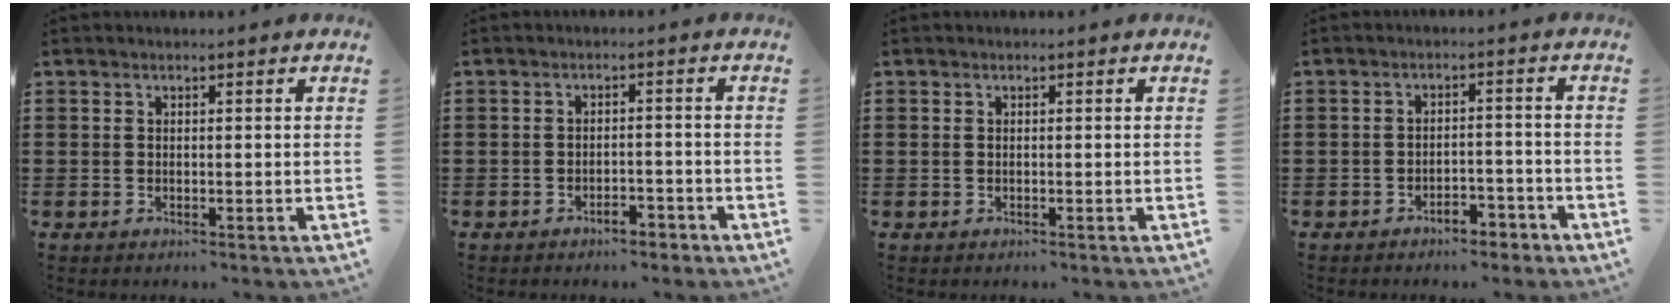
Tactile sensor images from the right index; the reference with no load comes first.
{"total": 2.5, "force": [-2.3, 0.5, 0.8], "torque": [-0.019, 0.000, -0.047]}
{"total": 0.0}
{"total": 3.5, "force": [-3.3, 0.8, 1.0], "torque": [-0.020, 0.006, -0.065]}